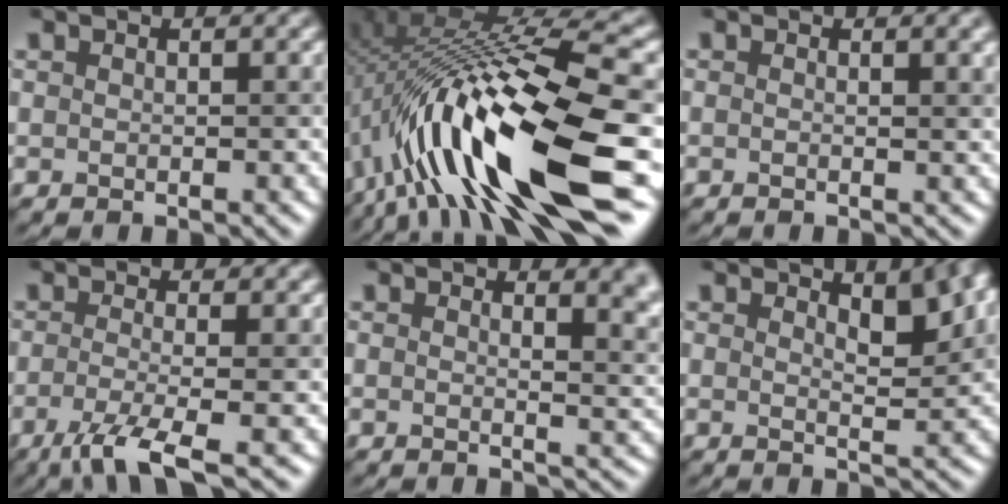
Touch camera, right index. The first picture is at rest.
{"total": 16.7, "force": [-4.5, 4.1, 15.5], "torque": [-0.279, 0.015, -0.072]}
{"total": 2.7, "force": [0.7, 1.1, 2.4], "torque": [-0.018, 0.004, -0.014]}
{"total": 4.7, "force": [-2.3, 0.9, 3.9], "torque": [-0.069, -0.008, -0.055]}
{"total": 6.3, "force": [2.2, 3.0, 5.1], "torque": [-0.009, 0.014, 0.006]}
{"total": 4.2, "force": [1.7, 1.2, 3.7], "torque": [-0.037, 0.007, 0.017]}